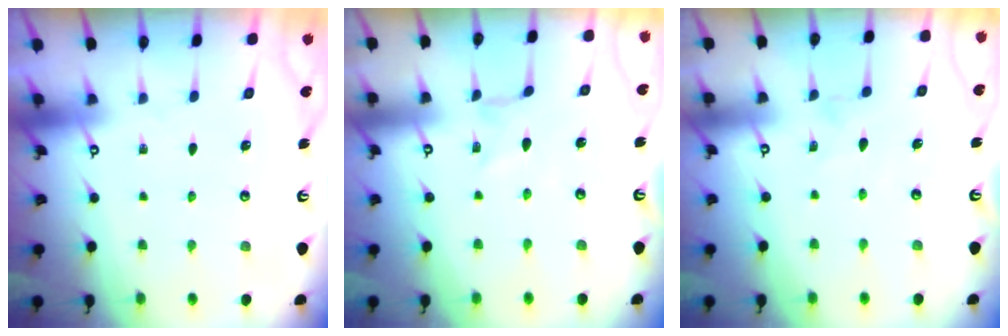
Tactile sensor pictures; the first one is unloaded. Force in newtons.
{"total": 0.0}
{"total": 0.0}